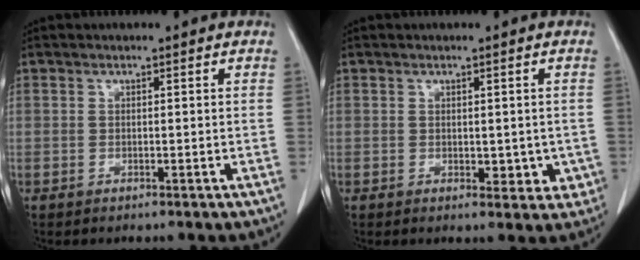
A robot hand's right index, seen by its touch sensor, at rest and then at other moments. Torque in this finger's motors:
{"motor_torque": [0.10, 0.23, 0.10, 0.05]}